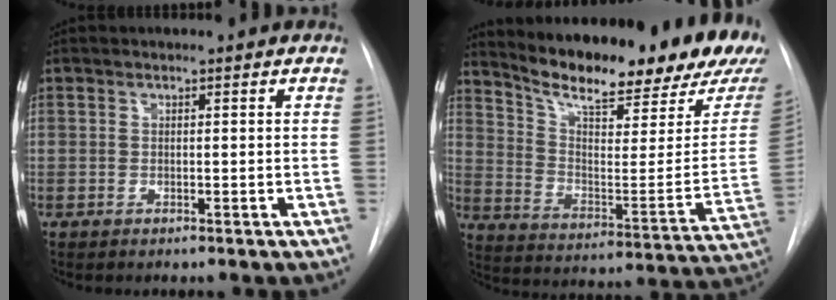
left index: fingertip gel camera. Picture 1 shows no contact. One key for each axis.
{"total": 24.2, "fx": 20.3, "fy": 3.4, "fz": 12.8, "tx": -0.206, "ty": -0.071, "tz": 0.281}